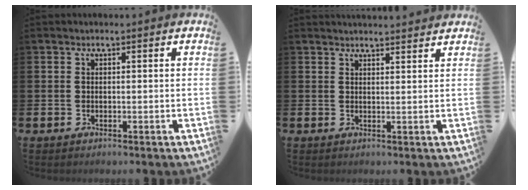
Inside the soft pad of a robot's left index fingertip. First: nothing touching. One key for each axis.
{"total": 2.4, "fx": 2.4, "fy": -0.1, "fz": -0.1, "tx": 0.006, "ty": -0.016, "tz": 0.041}